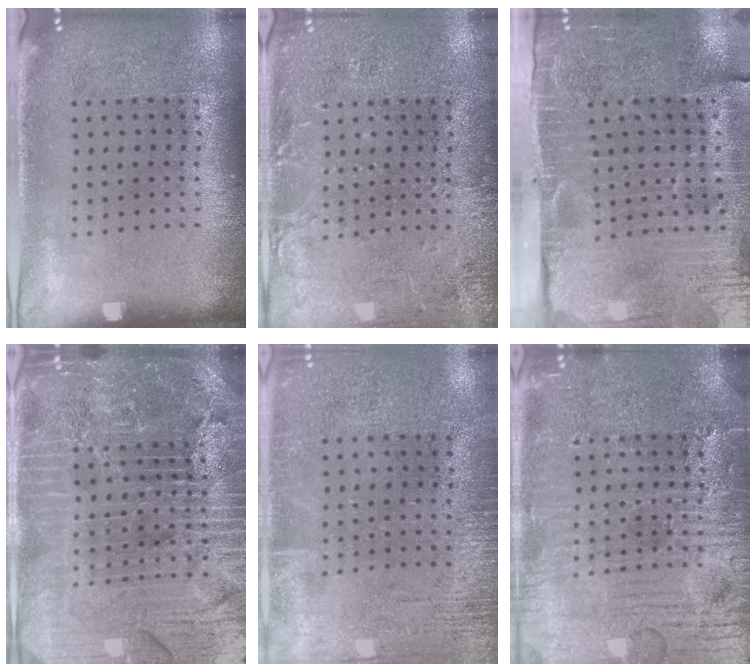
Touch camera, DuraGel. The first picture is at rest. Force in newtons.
{"total": 2.8, "press": 2.8, "slide": 0.4}
{"total": 4.5, "press": 3.9, "slide": 2.4}
{"total": 5.8, "press": 5.2, "slide": 2.6}
{"total": 2.4, "press": 2.4, "slide": 0.3}
{"total": 6.4, "press": 6.4, "slide": 0.7}